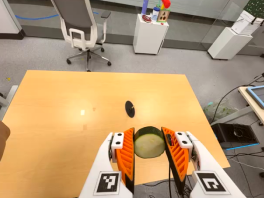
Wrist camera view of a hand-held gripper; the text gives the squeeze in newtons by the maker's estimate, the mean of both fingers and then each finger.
{"total": 12.7, "left": 11.5, "right": 13.9}